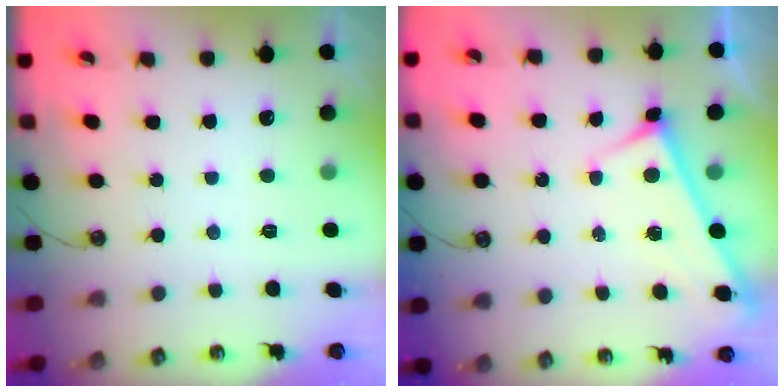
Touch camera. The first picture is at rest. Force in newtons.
{"total": 3.2, "press": 3.2, "slide": 0.4}